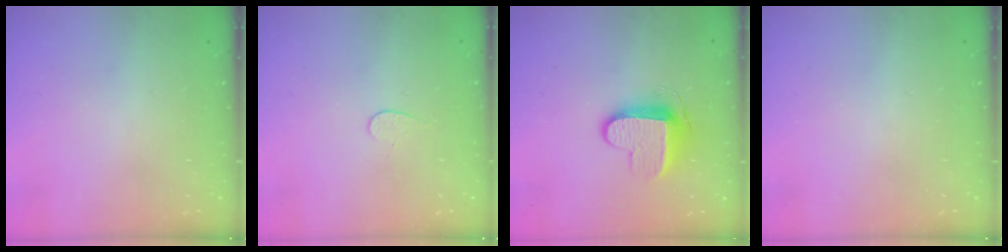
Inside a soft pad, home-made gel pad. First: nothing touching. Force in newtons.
{"total": 3.9, "press": 3.9, "slide": 0.3}
{"total": 10.0, "press": 10.0, "slide": 1.1}
{"total": 0.0}